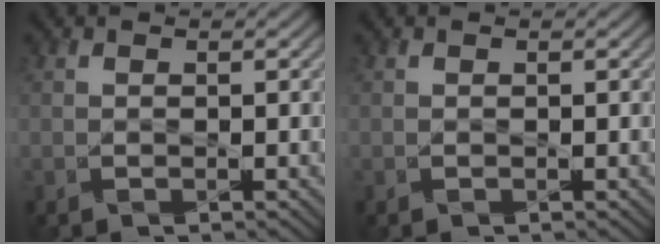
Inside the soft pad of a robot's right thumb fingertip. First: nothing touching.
{"total": 0.0}